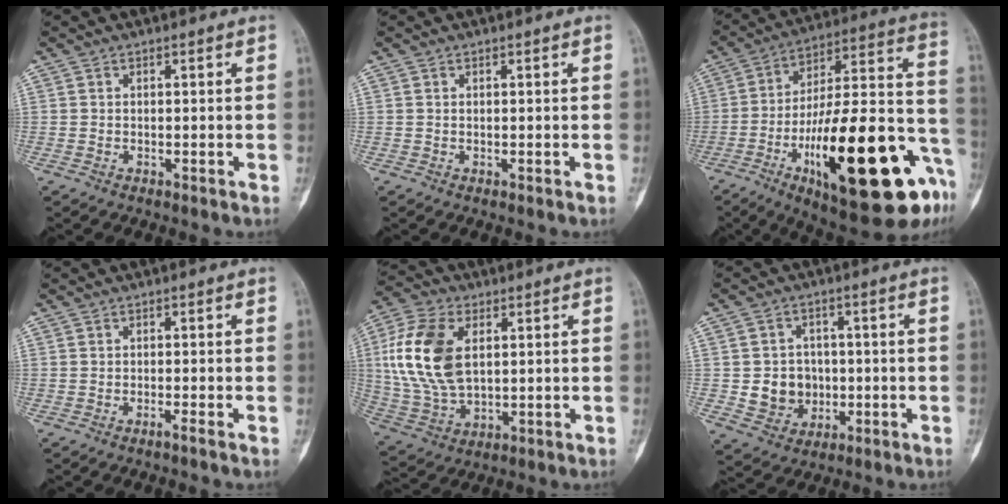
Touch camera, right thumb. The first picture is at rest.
{"total": 0.0}
{"total": 33.5, "force": [-12.8, 9.9, 29.4], "torque": [-0.400, 0.045, -0.187]}
{"total": 0.7, "force": [-0.5, -0.2, 0.5], "torque": [-0.010, 0.000, -0.010]}
{"total": 16.1, "force": [3.2, 9.7, 12.4], "torque": [-0.252, -0.002, 0.066]}
{"total": 7.8, "force": [-0.7, 6.9, 3.5], "torque": [-0.023, 0.007, -0.003]}